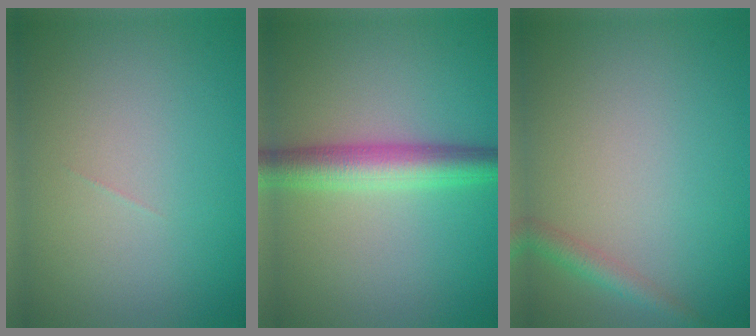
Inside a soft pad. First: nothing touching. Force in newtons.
{"total": 4.8, "press": 4.8, "slide": 0.1}
{"total": 1.8, "press": 1.8, "slide": 0.0}